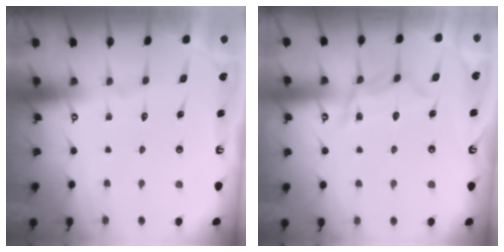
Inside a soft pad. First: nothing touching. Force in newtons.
{"total": 8.1, "press": 8.1, "slide": 0.8}